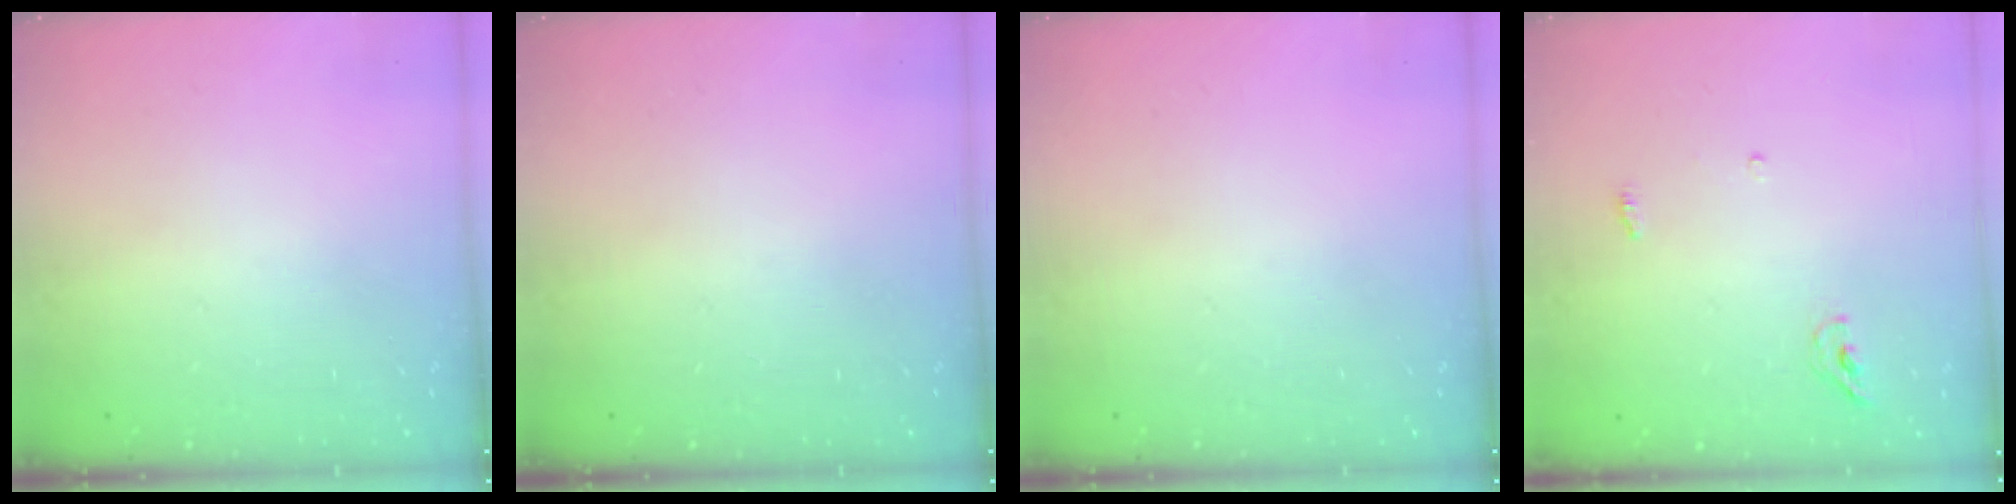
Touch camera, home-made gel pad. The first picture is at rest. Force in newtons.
{"total": 0.0}
{"total": 0.0}
{"total": 3.8, "press": 3.6, "slide": 1.3}